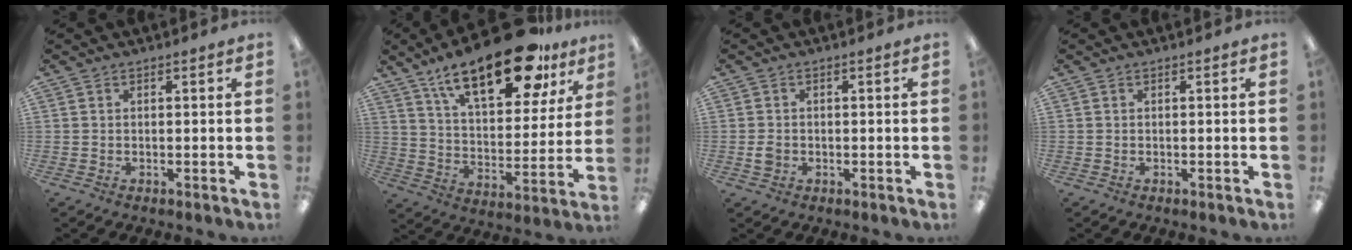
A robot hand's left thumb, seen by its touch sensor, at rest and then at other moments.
{"total": 23.3, "force": [15.1, 9.4, 15.0], "torque": [-0.237, -0.072, 0.253]}
{"total": 2.2, "force": [-0.3, 1.8, 1.2], "torque": [-0.022, 0.003, -0.006]}
{"total": 0.0}